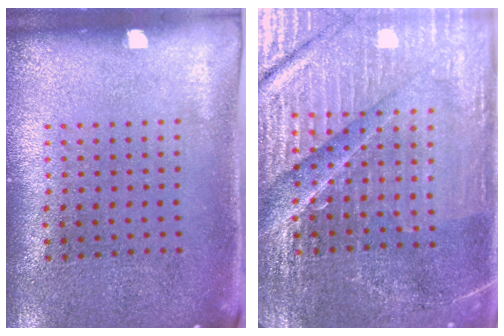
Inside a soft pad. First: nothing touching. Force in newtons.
{"total": 5.4, "press": 5.0, "slide": 2.0}